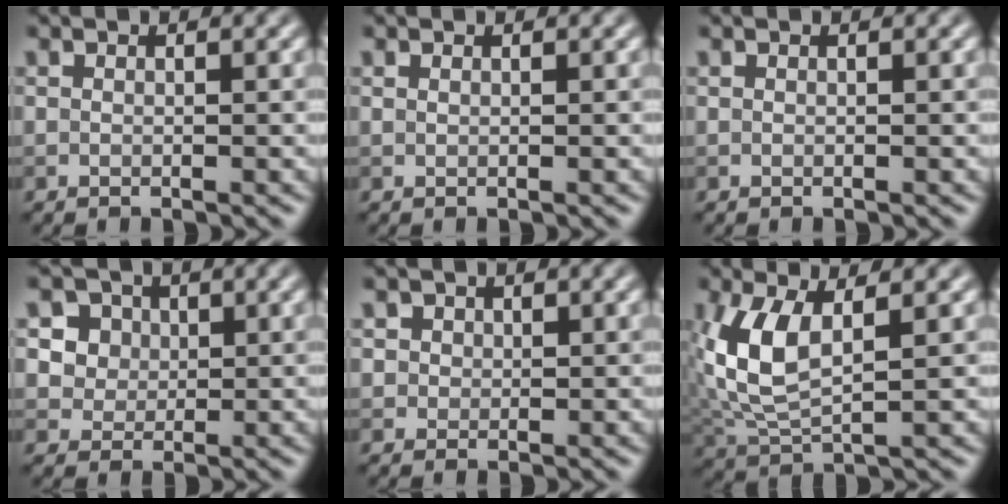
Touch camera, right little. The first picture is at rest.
{"total": 0.0}
{"total": 0.0}
{"total": 5.9, "force": [2.7, 4.7, 2.3], "torque": [-0.037, 0.007, 0.041]}
{"total": 2.1, "force": [1.0, 1.7, 0.7], "torque": [-0.014, 0.002, 0.020]}
{"total": 6.0, "force": [1.4, 2.9, 5.1], "torque": [-0.124, 0.000, 0.031]}